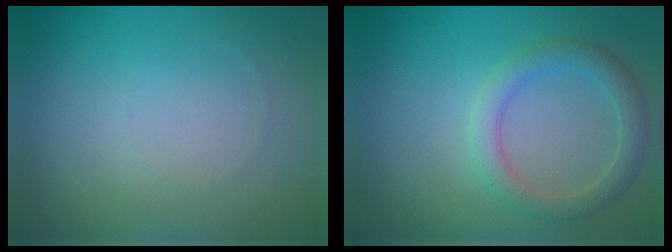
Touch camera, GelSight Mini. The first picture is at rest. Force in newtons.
{"total": 3.0, "press": 3.0, "slide": 0.1}